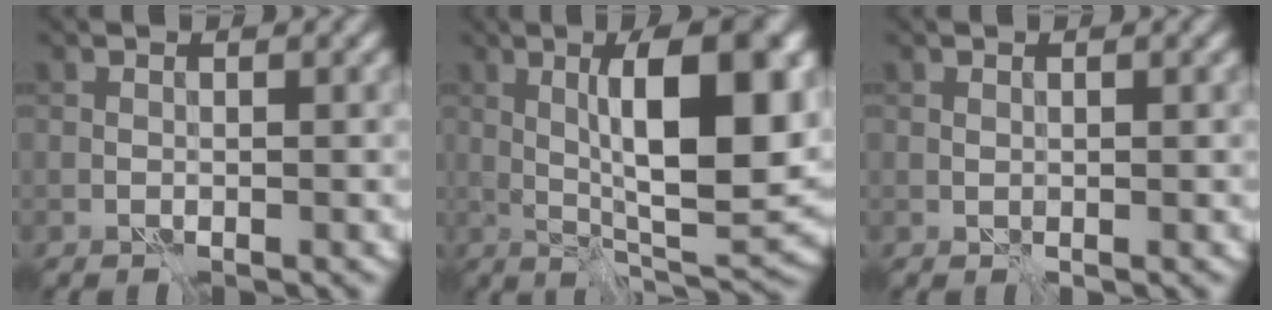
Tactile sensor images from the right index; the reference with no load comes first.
{"total": 12.1, "force": [1.9, 3.6, 11.4], "torque": [-0.167, 0.004, 0.032]}
{"total": 0.0}